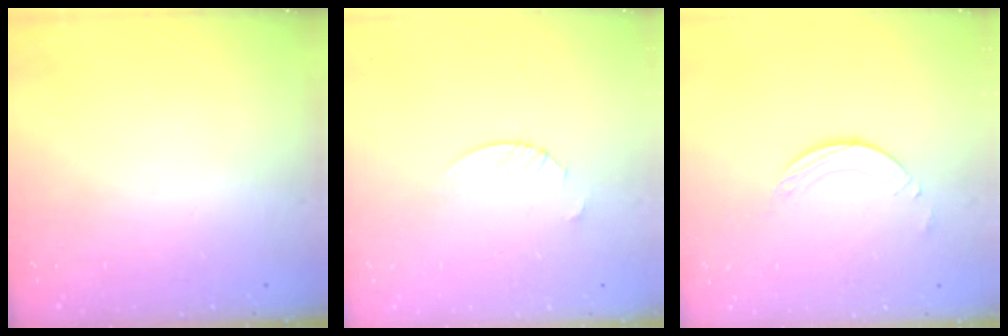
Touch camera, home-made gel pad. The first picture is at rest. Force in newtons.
{"total": 1.8, "press": 1.8, "slide": 0.2}
{"total": 2.0, "press": 1.9, "slide": 0.3}